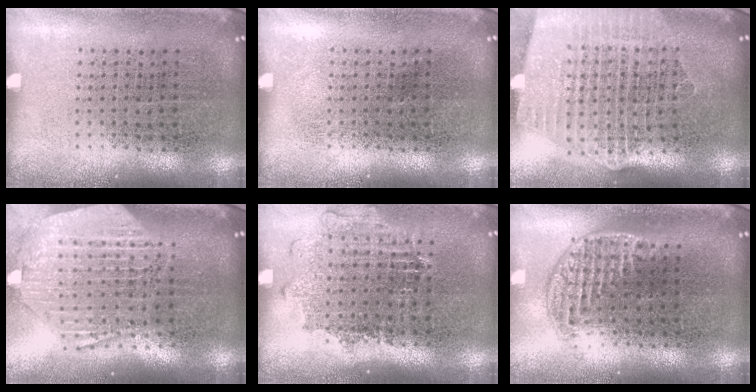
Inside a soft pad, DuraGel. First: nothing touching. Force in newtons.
{"total": 0.0}
{"total": 2.6, "press": 2.2, "slide": 1.3}
{"total": 2.7, "press": 2.2, "slide": 1.6}
{"total": 1.1, "press": 1.0, "slide": 0.5}
{"total": 1.3, "press": 1.1, "slide": 0.6}